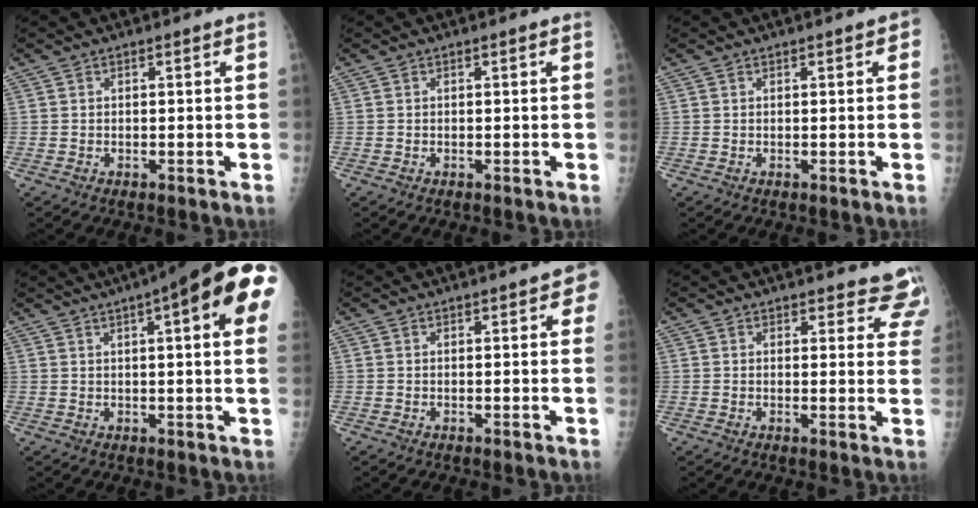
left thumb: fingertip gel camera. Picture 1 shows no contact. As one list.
[{"total": 0.0}, {"total": 2.2, "force": [0.8, 0.8, 1.9], "torque": [-0.018, 0.002, 0.006]}, {"total": 18.6, "force": [7.8, 3.7, 16.5], "torque": [-0.221, 0.009, 0.095]}, {"total": 4.4, "force": [1.8, 1.3, 3.7], "torque": [-0.030, 0.001, 0.015]}, {"total": 8.0, "force": [7.3, 2.8, 1.8], "torque": [0.031, -0.031, 0.060]}]